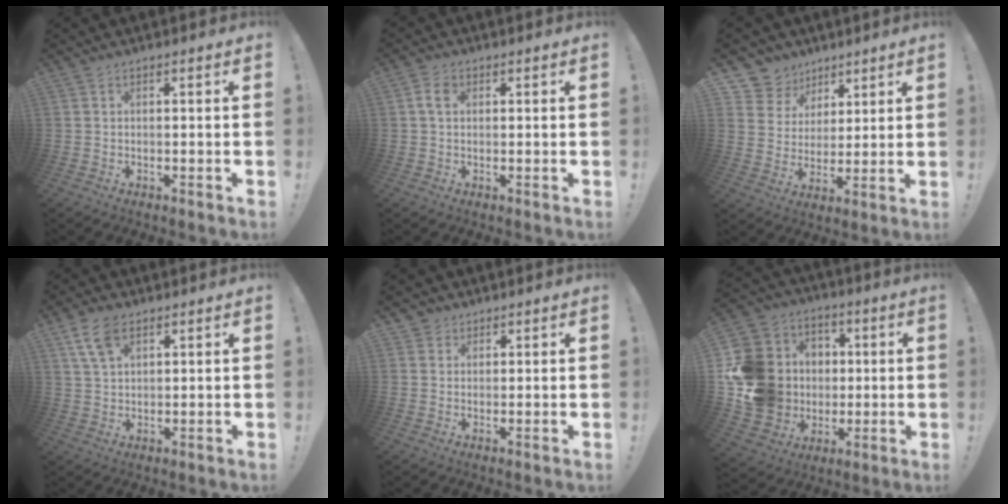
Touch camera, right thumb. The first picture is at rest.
{"total": 3.7, "force": [1.2, 2.5, 2.6], "torque": [-0.043, 0.004, 0.022]}
{"total": 9.7, "force": [5.8, 7.6, 1.4], "torque": [-0.030, -0.045, 0.121]}
{"total": 8.0, "force": [4.3, 4.3, 5.2], "torque": [-0.096, -0.002, 0.085]}
{"total": 2.8, "force": [1.7, 2.2, 0.0], "torque": [0.001, -0.007, 0.031]}
{"total": 20.3, "force": [0.0, 18.5, 8.3], "torque": [-0.149, 0.016, 0.049]}